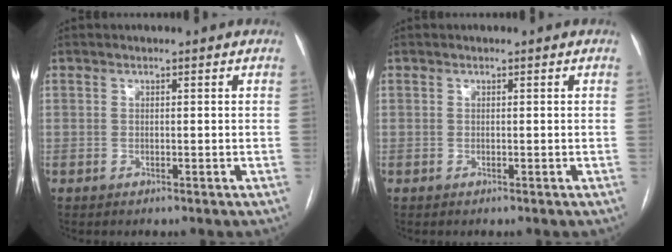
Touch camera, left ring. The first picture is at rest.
{"total": 0.0}